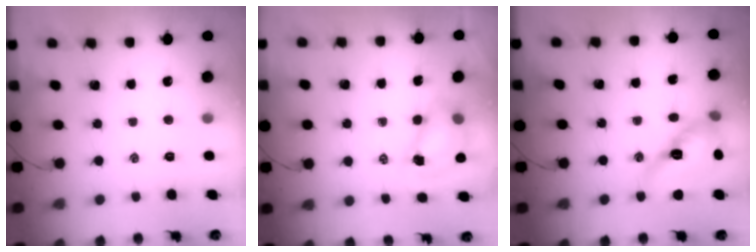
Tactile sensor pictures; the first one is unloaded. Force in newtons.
{"total": 7.3, "press": 7.2, "slide": 1.3}
{"total": 14.6, "press": 14.4, "slide": 2.5}